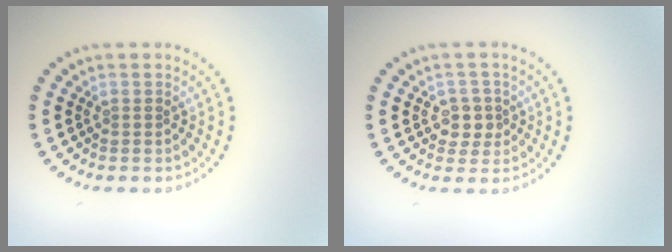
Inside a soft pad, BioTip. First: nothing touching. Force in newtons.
{"total": 2.0, "press": 1.9, "slide": 0.6}